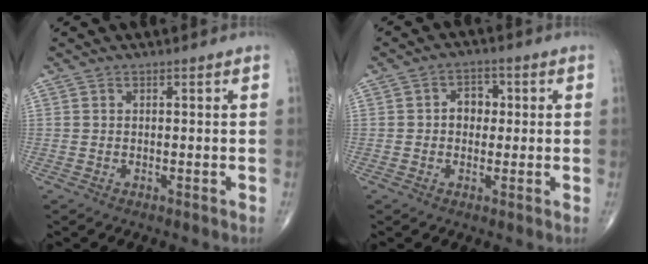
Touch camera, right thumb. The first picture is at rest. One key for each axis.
{"total": 4.3, "fx": 0.3, "fy": 3.4, "fz": 2.6, "tx": -0.015, "ty": 0.011, "tz": -0.002}